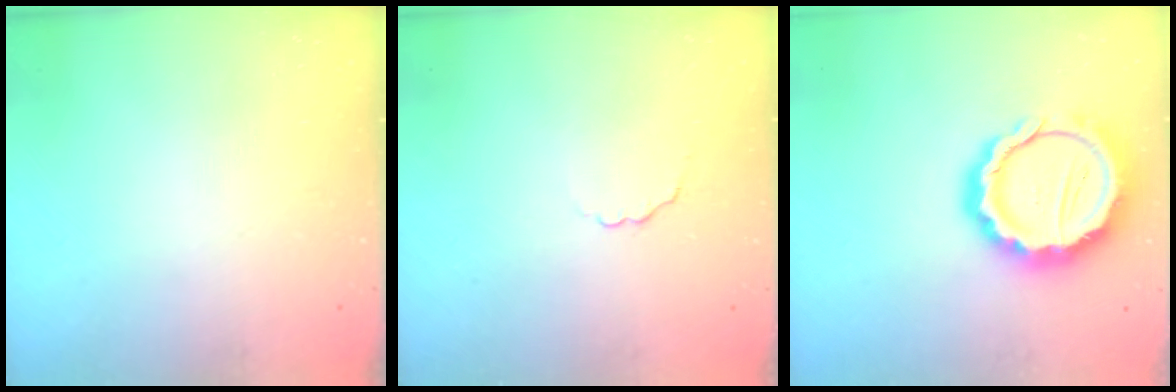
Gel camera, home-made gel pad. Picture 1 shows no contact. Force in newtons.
{"total": 1.8, "press": 1.5, "slide": 1.0}
{"total": 18.9, "press": 18.5, "slide": 3.7}